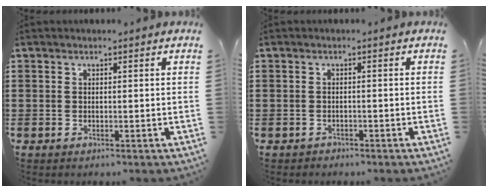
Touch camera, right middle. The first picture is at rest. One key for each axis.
{"total": 1.0, "fx": -0.9, "fy": 0.4, "fz": 0.0, "tx": -0.001, "ty": 0.003, "tz": -0.021}